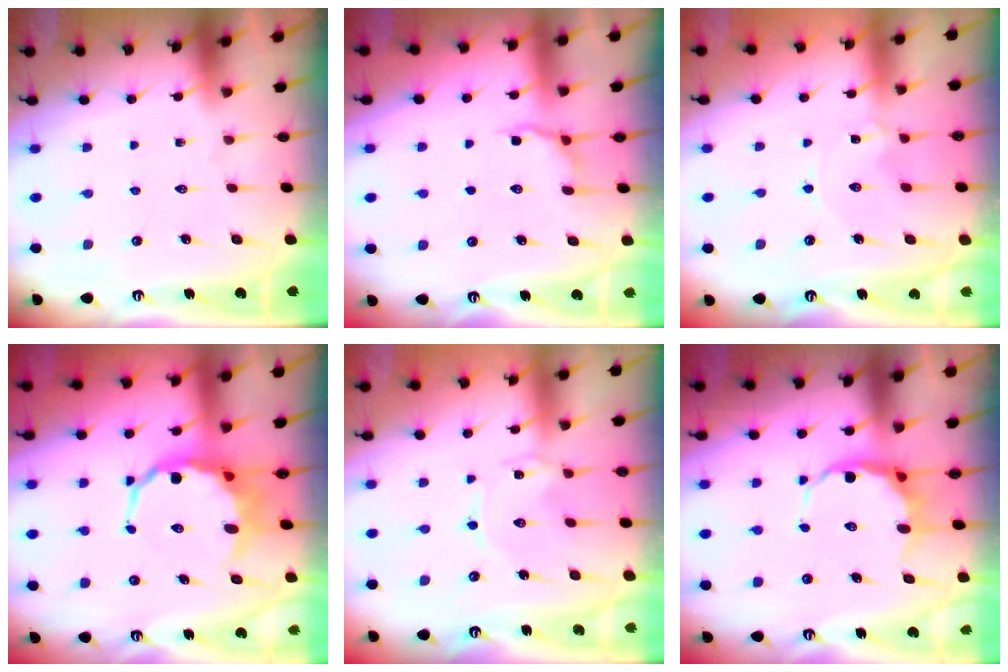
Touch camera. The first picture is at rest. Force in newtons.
{"total": 5.8, "press": 5.3, "slide": 2.4}
{"total": 0.7, "press": 0.6, "slide": 0.3}
{"total": 7.5, "press": 7.2, "slide": 2.1}
{"total": 1.0, "press": 1.0, "slide": 0.1}
{"total": 9.1, "press": 8.8, "slide": 2.3}